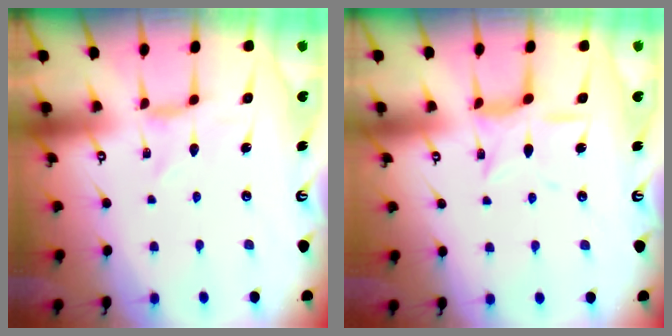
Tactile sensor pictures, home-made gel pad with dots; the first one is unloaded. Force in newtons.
{"total": 8.1, "press": 8.1, "slide": 0.6}